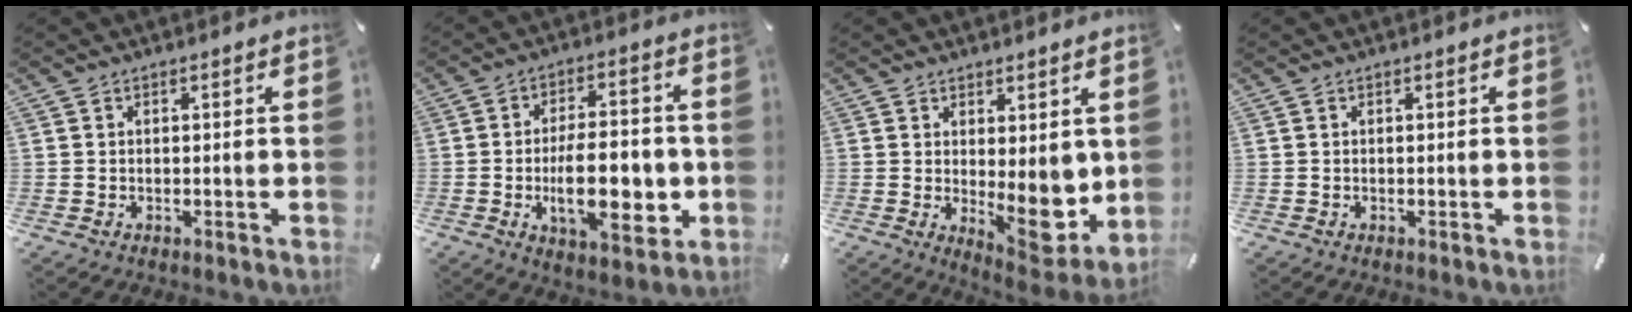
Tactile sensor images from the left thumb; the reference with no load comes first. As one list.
[{"total": 16.3, "force": [-2.8, 7.7, 14.1], "torque": [-0.228, -0.007, -0.043]}, {"total": 8.7, "force": [0.7, 4.2, 7.5], "torque": [-0.067, -0.032, 0.021]}, {"total": 0.0}]